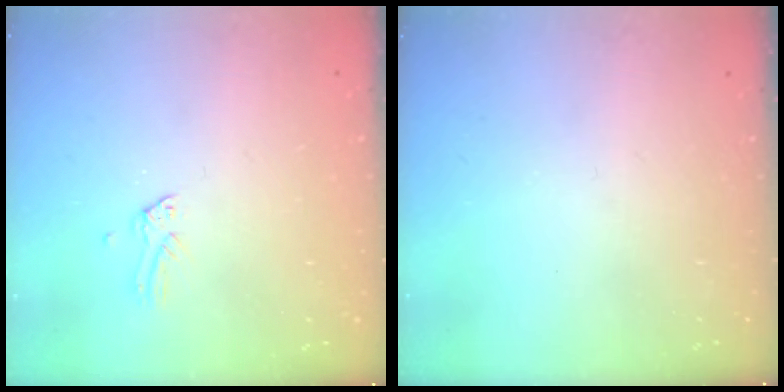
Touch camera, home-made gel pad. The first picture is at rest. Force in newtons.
{"total": 0.0}